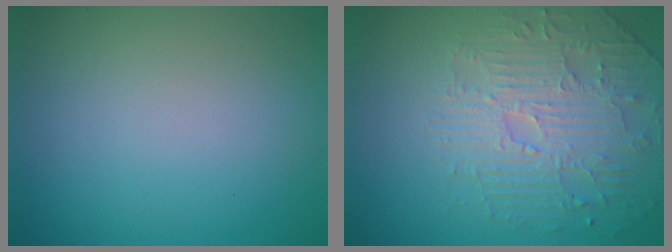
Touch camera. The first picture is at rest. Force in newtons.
{"total": 4.4, "press": 4.0, "slide": 1.7}